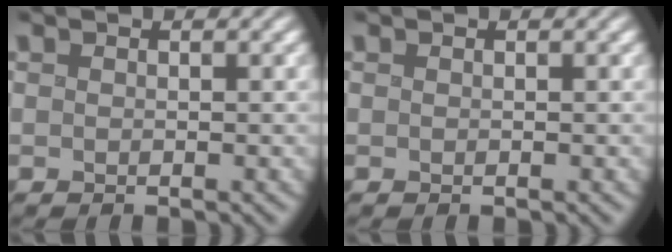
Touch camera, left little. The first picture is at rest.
{"total": 0.0}